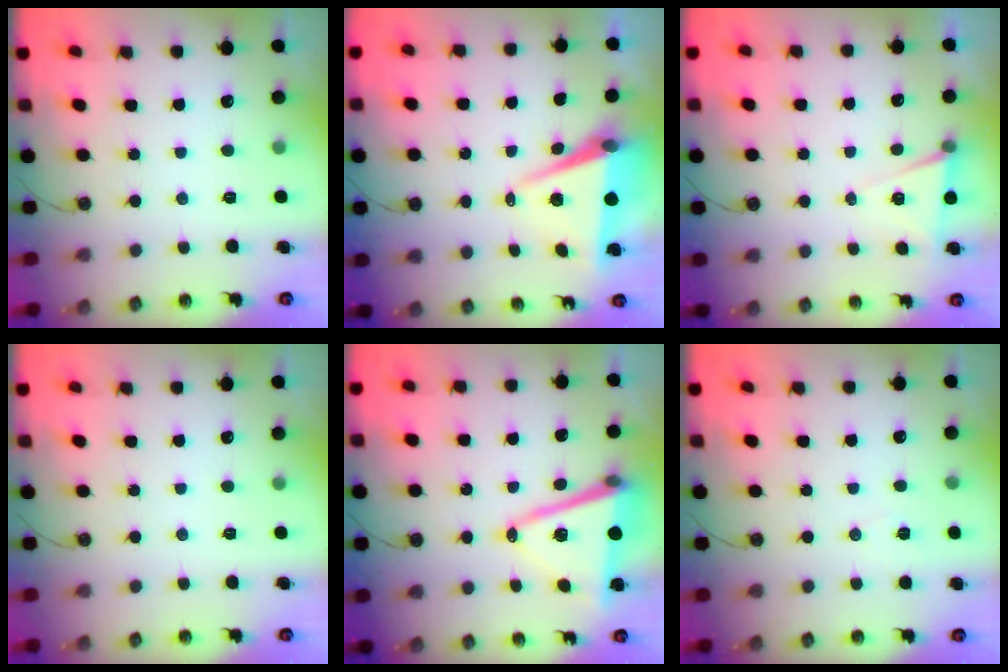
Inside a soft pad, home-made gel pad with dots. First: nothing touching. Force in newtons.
{"total": 7.6, "press": 6.3, "slide": 4.3}
{"total": 6.2, "press": 4.4, "slide": 4.4}
{"total": 0.0}
{"total": 13.8, "press": 13.3, "slide": 3.8}
{"total": 6.3, "press": 4.4, "slide": 4.5}